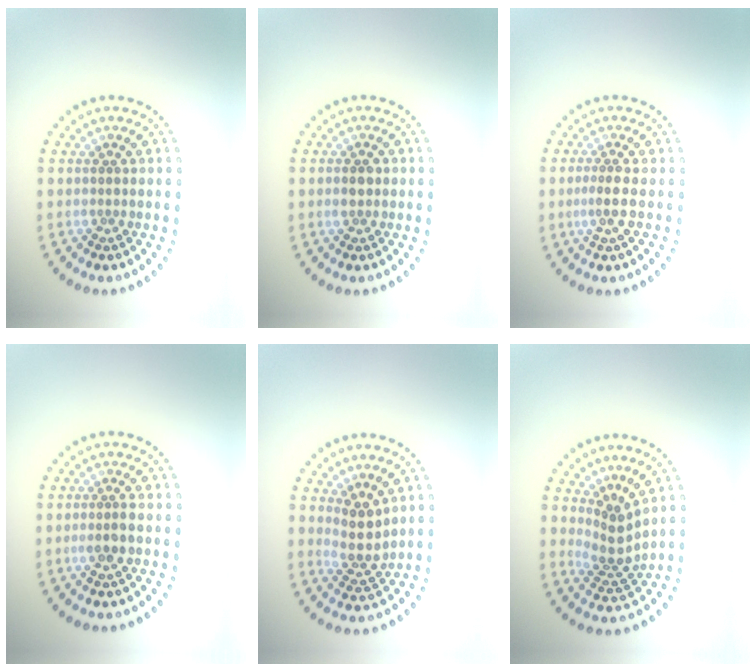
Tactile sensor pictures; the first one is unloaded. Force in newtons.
{"total": 0.9, "press": 0.9, "slide": 0.1}
{"total": 1.7, "press": 1.4, "slide": 0.9}
{"total": 1.8, "press": 1.6, "slide": 0.7}
{"total": 2.9, "press": 2.2, "slide": 1.9}
{"total": 2.9, "press": 2.0, "slide": 2.1}